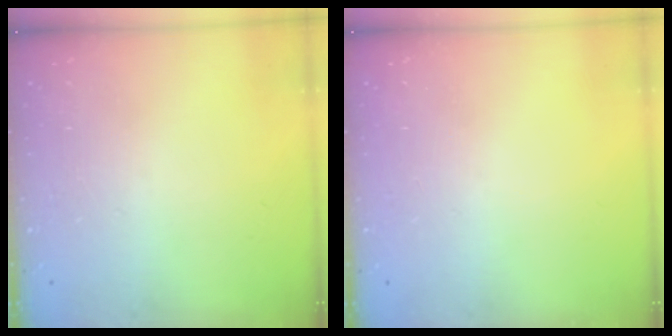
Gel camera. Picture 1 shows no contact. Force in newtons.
{"total": 0.0}